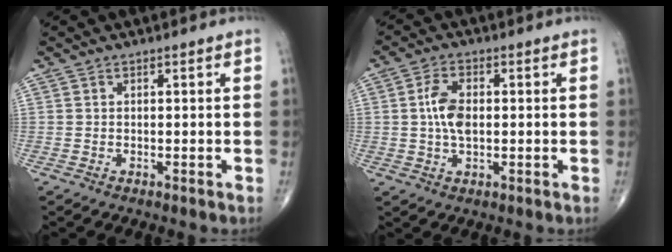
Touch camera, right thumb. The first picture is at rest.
{"total": 5.9, "force": [0.3, 3.2, 5.0], "torque": [-0.100, 0.007, 0.002]}